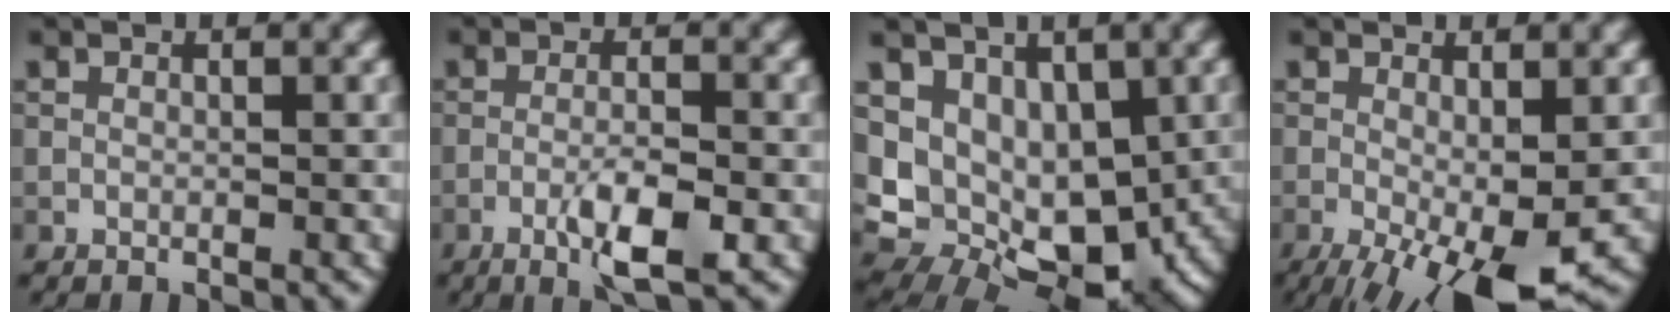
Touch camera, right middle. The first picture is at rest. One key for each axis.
{"total": 4.3, "fx": -2.0, "fy": 0.7, "fz": 3.8, "tx": -0.070, "ty": 0.003, "tz": -0.036}
{"total": 10.0, "fx": 1.5, "fy": 6.8, "fz": 7.2, "tx": -0.114, "ty": -0.021, "tz": 0.033}
{"total": 8.1, "fx": -3.0, "fy": 2.5, "fz": 7.0, "tx": -0.126, "ty": -0.019, "tz": -0.040}